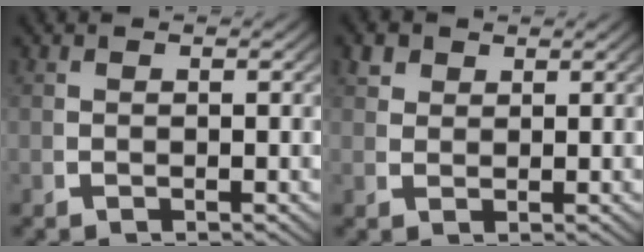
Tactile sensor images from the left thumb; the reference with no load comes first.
{"total": 2.4, "force": [1.8, 1.4, 0.9], "torque": [-0.016, -0.003, 0.037]}